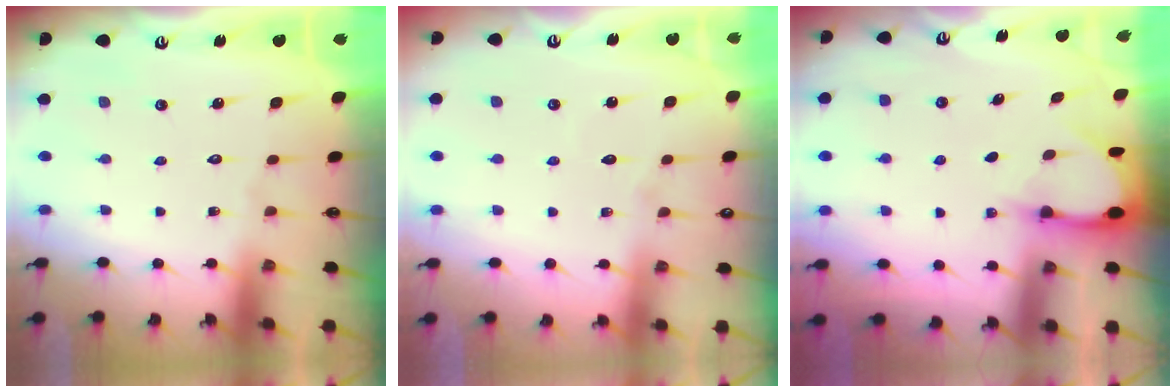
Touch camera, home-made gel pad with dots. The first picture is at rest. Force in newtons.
{"total": 3.7, "press": 3.7, "slide": 0.5}
{"total": 2.9, "press": 2.9, "slide": 0.3}